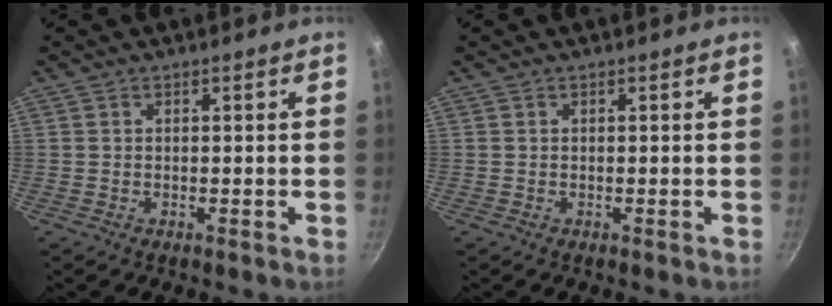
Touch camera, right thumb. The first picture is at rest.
{"total": 0.0}